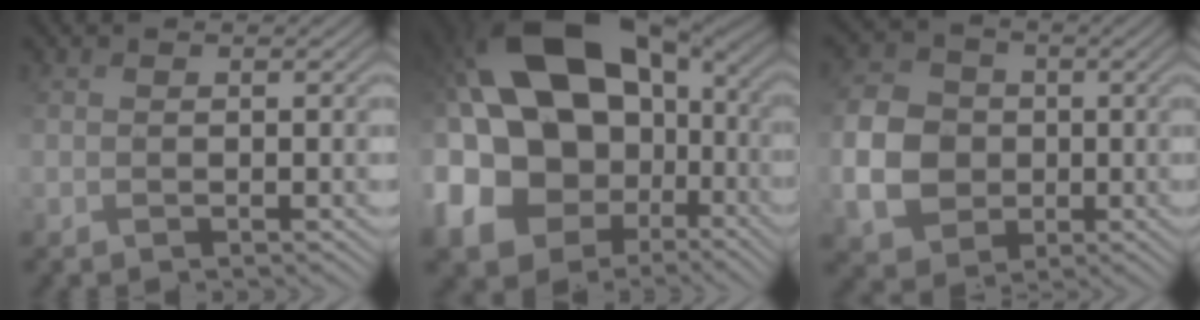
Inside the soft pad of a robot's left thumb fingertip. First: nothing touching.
{"total": 20.9, "force": [1.4, 15.0, 14.4], "torque": [-0.356, 0.000, 0.048]}
{"total": 7.0, "force": [-0.5, 6.0, 3.6], "torque": [-0.090, 0.010, -0.016]}